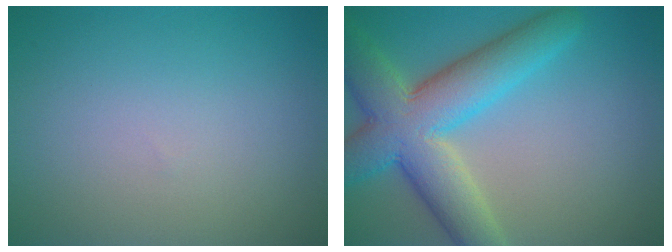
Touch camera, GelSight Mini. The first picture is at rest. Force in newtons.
{"total": 9.1, "press": 9.0, "slide": 0.6}